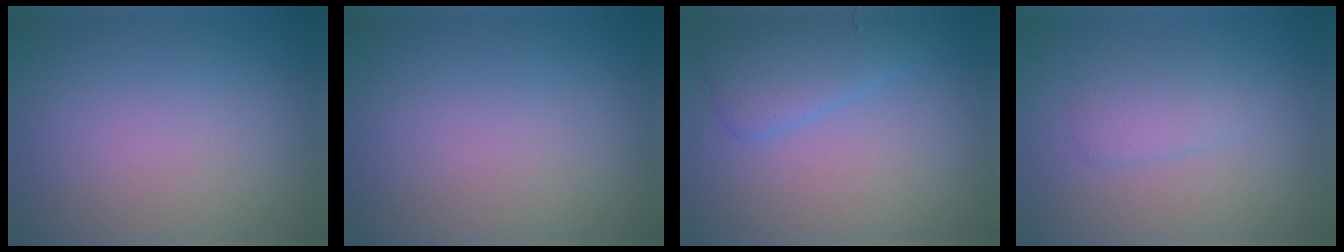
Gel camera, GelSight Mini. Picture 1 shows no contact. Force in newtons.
{"total": 0.0}
{"total": 2.9, "press": 2.9, "slide": 0.1}
{"total": 1.9, "press": 1.9, "slide": 0.0}